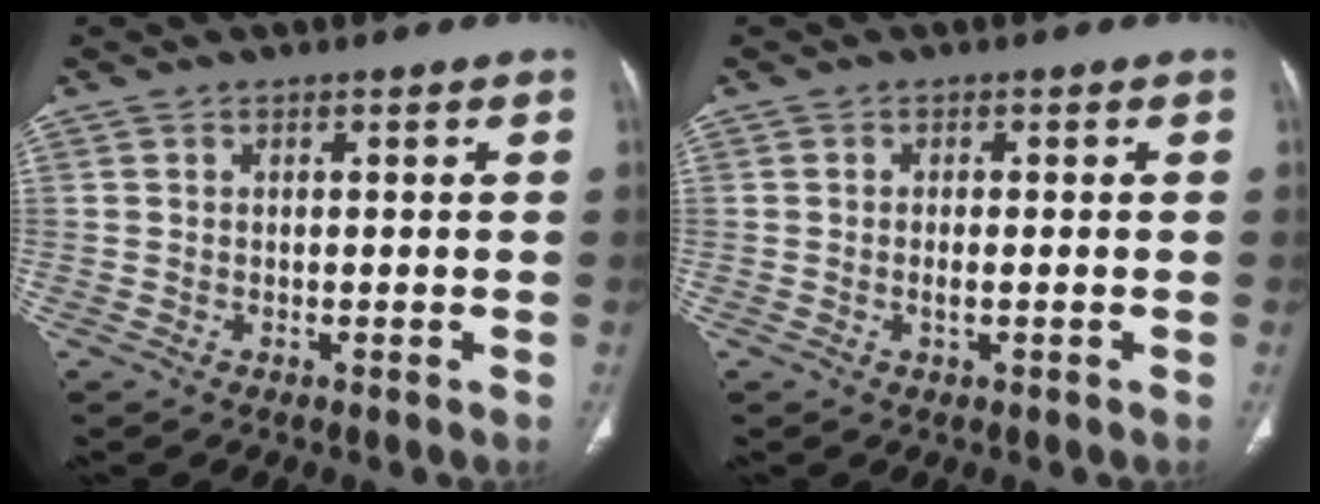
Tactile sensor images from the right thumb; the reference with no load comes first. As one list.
[{"total": 1.5, "force": [-0.4, 0.5, 1.3], "torque": [-0.028, -0.001, -0.008]}]